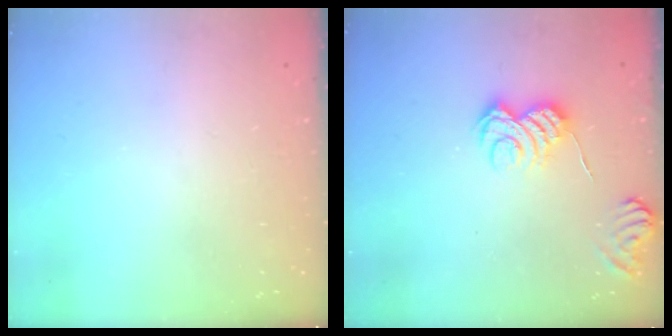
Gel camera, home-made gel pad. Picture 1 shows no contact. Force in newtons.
{"total": 5.3, "press": 5.2, "slide": 1.3}